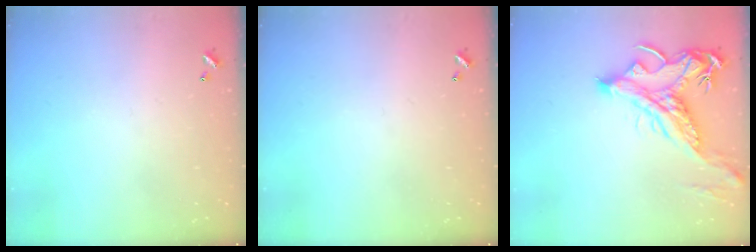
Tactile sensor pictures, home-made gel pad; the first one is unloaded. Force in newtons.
{"total": 0.0}
{"total": 5.0, "press": 4.6, "slide": 1.8}